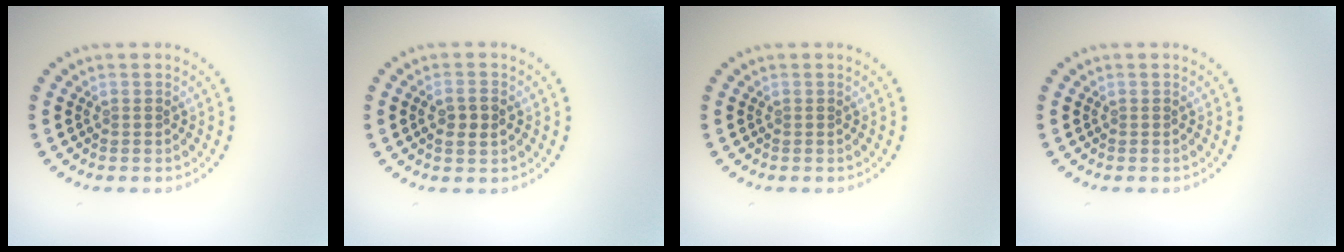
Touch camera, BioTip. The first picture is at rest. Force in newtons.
{"total": 2.2, "press": 2.1, "slide": 0.3}
{"total": 0.0}
{"total": 0.0}